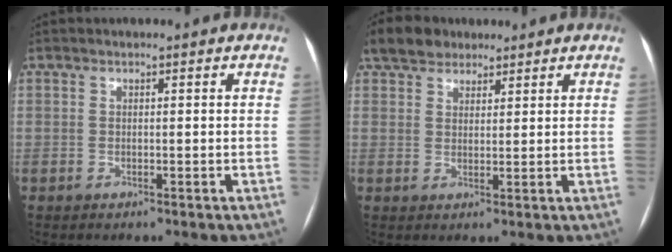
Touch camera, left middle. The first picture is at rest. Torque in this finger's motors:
{"motor_torque": [0.35, -0.38, 0.00, 0.00]}